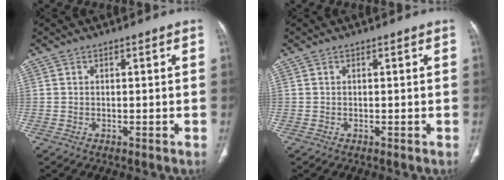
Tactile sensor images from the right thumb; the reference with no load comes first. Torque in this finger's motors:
{"motor_torque": [-0.01, 0.01, -0.07, 0.07, 0.00]}